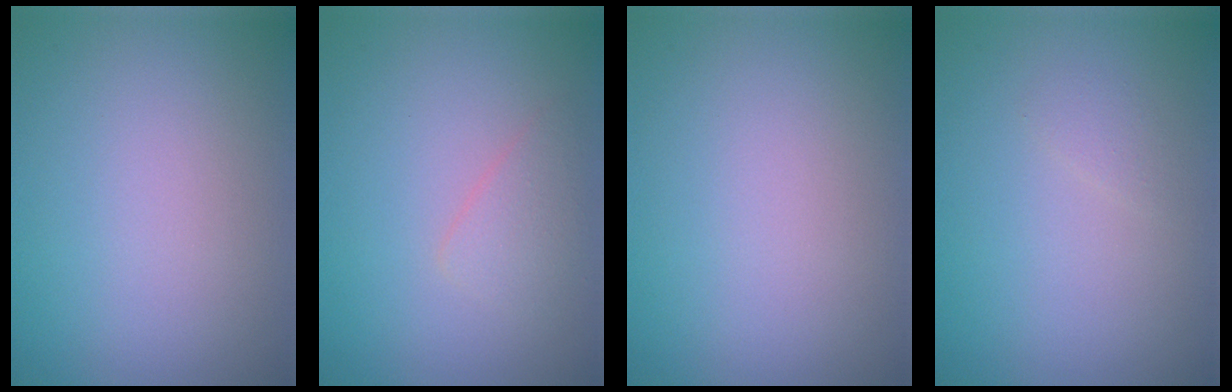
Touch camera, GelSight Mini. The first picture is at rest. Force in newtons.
{"total": 1.7, "press": 1.7, "slide": 0.1}
{"total": 0.0}
{"total": 0.7, "press": 0.7, "slide": 0.0}